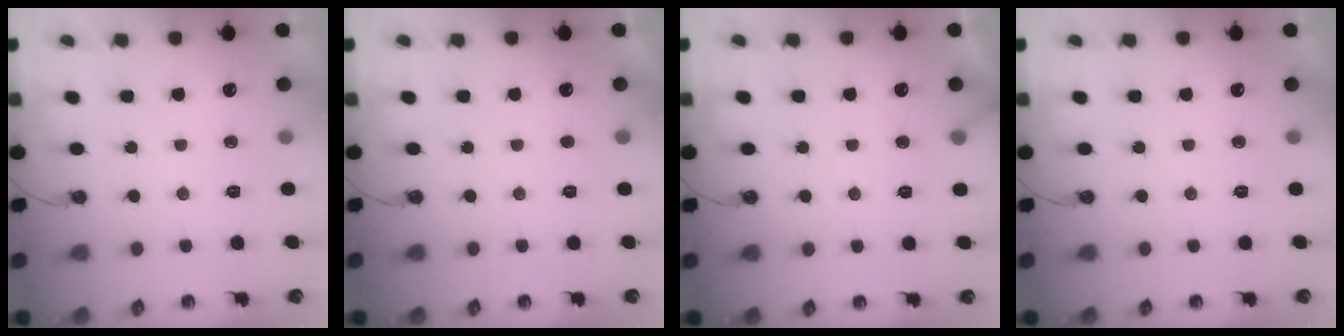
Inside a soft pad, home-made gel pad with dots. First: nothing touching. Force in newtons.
{"total": 3.1, "press": 3.0, "slide": 0.3}
{"total": 4.0, "press": 4.0, "slide": 0.3}
{"total": 0.0}